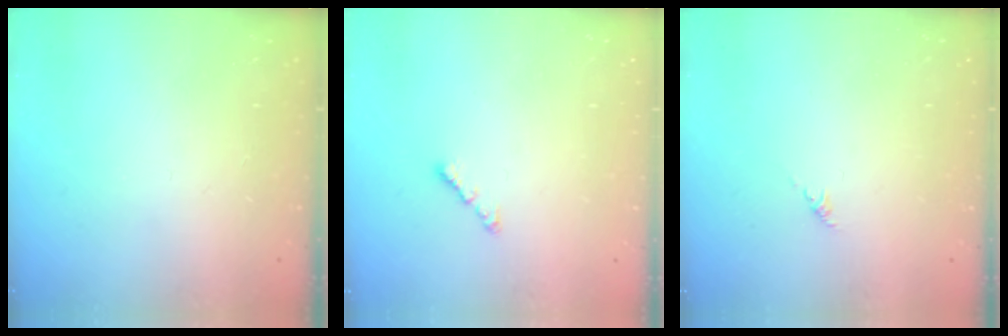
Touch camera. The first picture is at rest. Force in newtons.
{"total": 1.6, "press": 1.5, "slide": 0.5}
{"total": 0.6, "press": 0.4, "slide": 0.4}